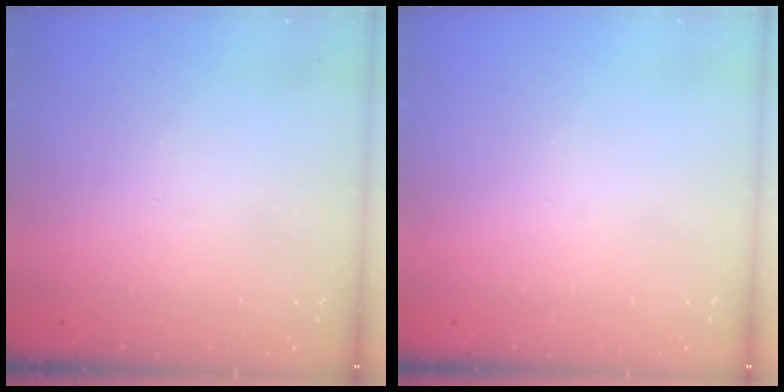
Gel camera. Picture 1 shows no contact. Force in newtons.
{"total": 0.0}